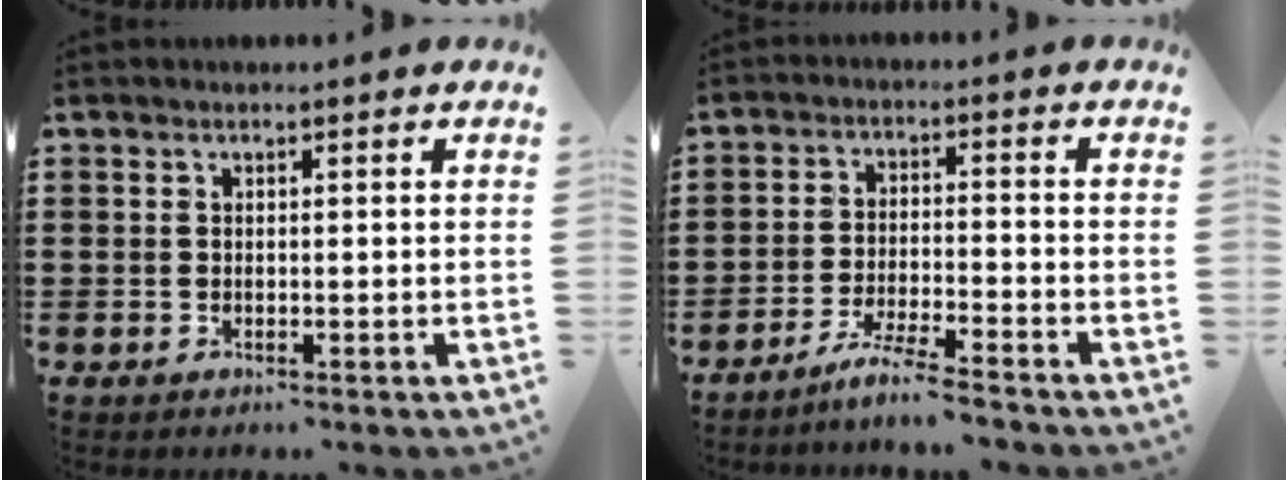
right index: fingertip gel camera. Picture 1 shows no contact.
{"total": 5.2, "force": [-4.7, -0.7, 2.0], "torque": [-0.047, -0.013, -0.092]}